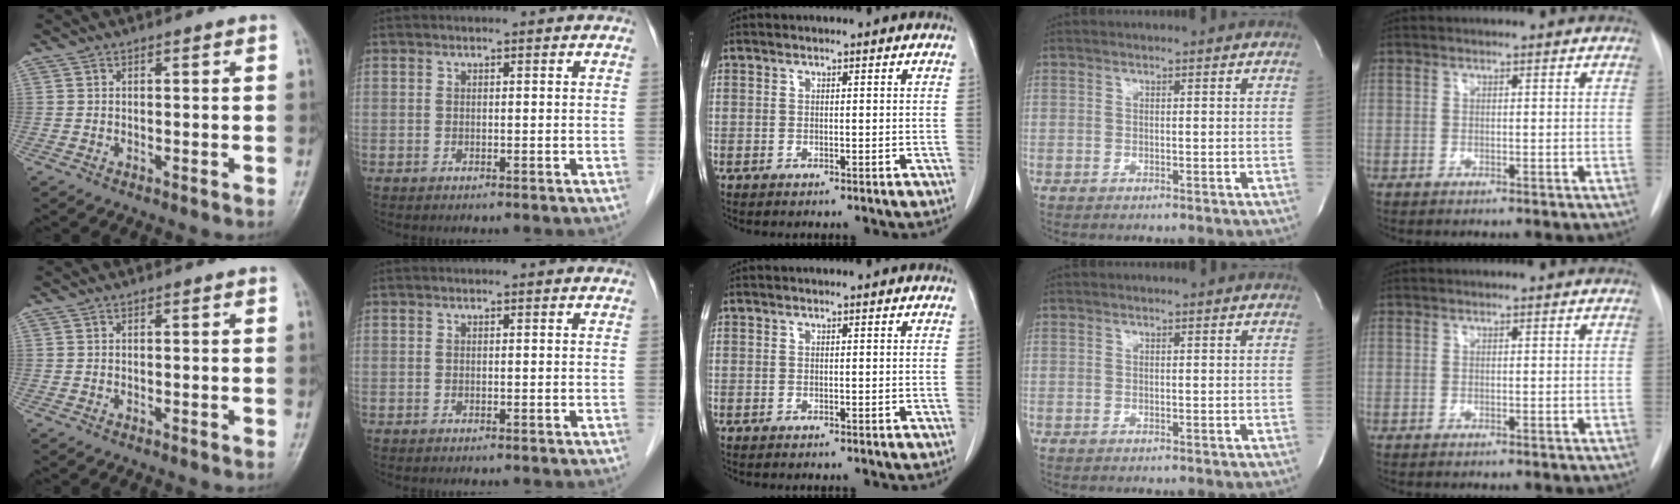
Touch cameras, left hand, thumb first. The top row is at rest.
{}